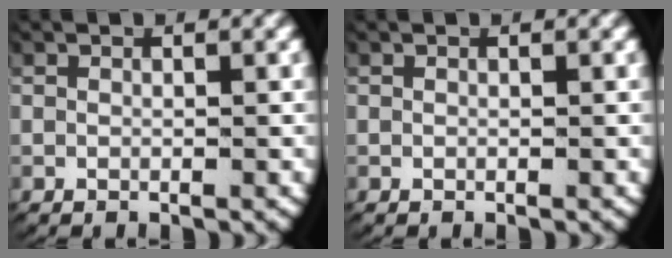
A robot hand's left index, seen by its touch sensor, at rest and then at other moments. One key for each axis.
{"total": 0.0}